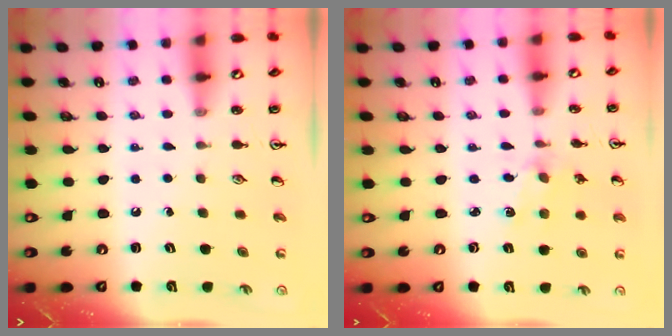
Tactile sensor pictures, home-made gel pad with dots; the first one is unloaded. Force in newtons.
{"total": 2.0, "press": 2.0, "slide": 0.4}